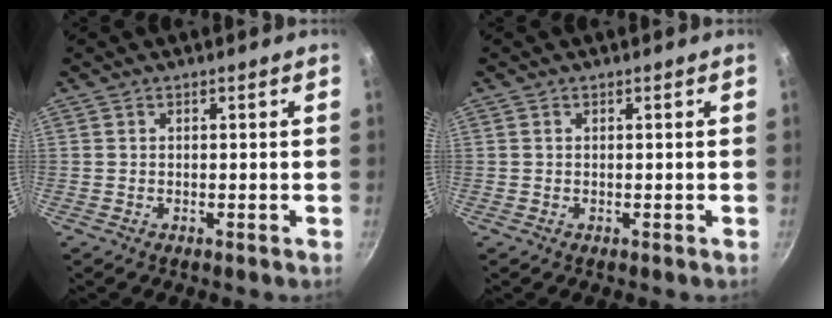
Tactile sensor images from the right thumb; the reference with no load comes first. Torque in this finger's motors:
{"motor_torque": [0.18, -0.35, -0.45, 0.19, -0.01]}